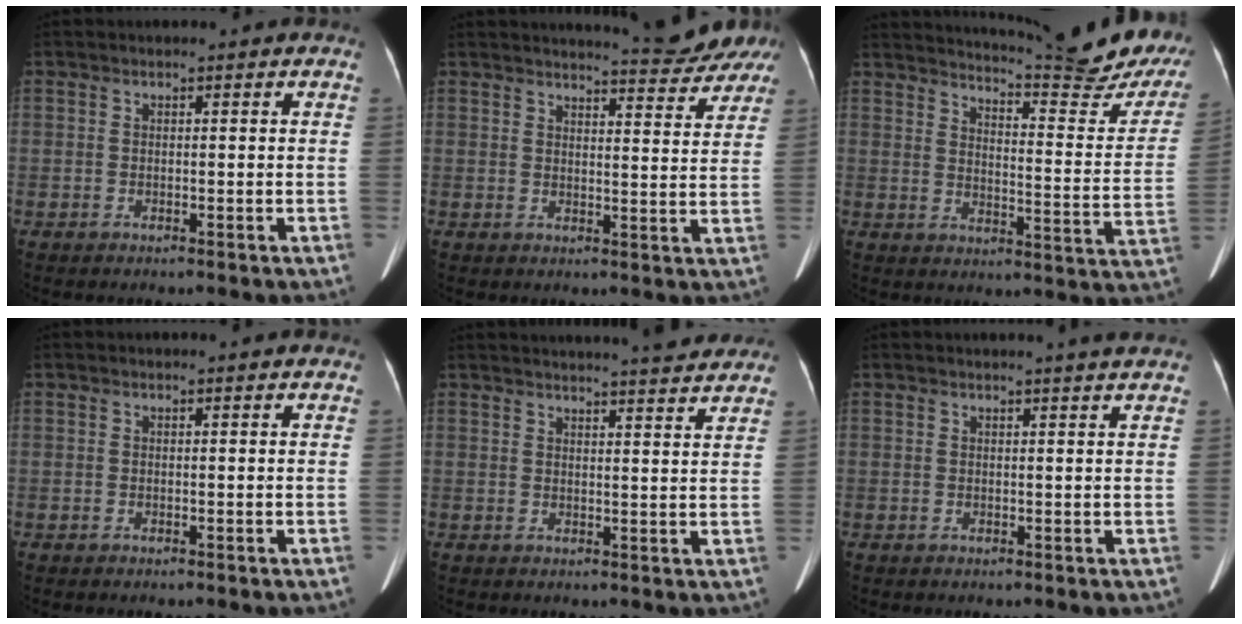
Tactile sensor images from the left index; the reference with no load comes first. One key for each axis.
{"total": 9.7, "fx": 9.2, "fy": 0.8, "fz": 2.7, "tx": -0.030, "ty": -0.013, "tz": 0.097}
{"total": 22.3, "fx": 20.4, "fy": 0.8, "fz": 9.0, "tx": -0.129, "ty": -0.091, "tz": 0.243}
{"total": 0.7, "fx": 0.7, "fy": 0.1, "fz": 0.3, "tx": -0.008, "ty": 0.006, "tz": 0.007}
{"total": 14.8, "fx": 13.8, "fy": 0.9, "fz": 5.3, "tx": -0.075, "ty": 0.006, "tz": 0.168}
{"total": 3.3, "fx": 3.0, "fy": -0.7, "fz": 1.3, "tx": -0.020, "ty": 0.001, "tz": 0.031}